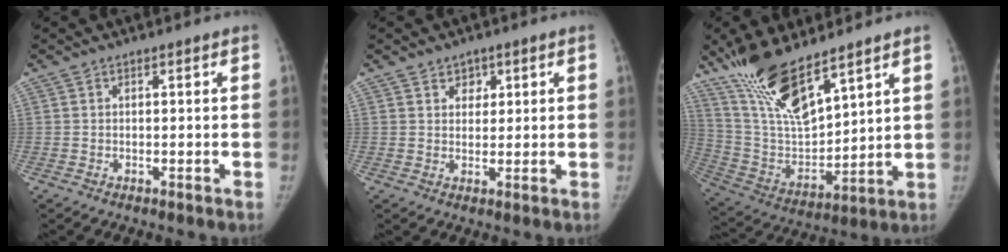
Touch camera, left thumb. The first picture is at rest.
{"total": 2.9, "force": [1.6, 2.3, 0.7], "torque": [0.013, -0.009, 0.023]}
{"total": 17.0, "force": [12.3, 5.1, 10.5], "torque": [-0.178, -0.062, 0.252]}